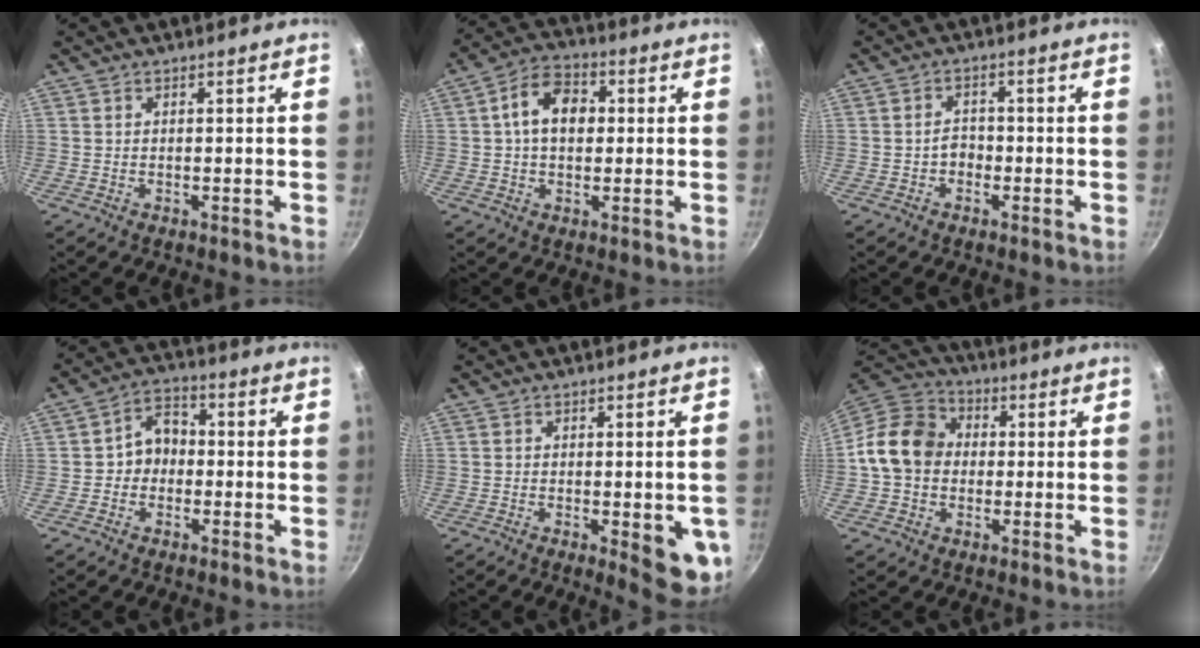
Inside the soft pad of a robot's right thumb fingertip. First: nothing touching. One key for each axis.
{"total": 9.9, "fx": 1.3, "fy": 6.8, "fz": 7.0, "tx": -0.093, "ty": 0.020, "tz": 0.008}
{"total": 2.7, "fx": -1.0, "fy": 2.1, "fz": 1.4, "tx": -0.005, "ty": 0.016, "tz": -0.017}
{"total": 6.1, "fx": -0.8, "fy": 5.1, "fz": 3.3, "tx": -0.018, "ty": 0.022, "tz": -0.024}
{"total": 8.9, "fx": -2.1, "fy": 3.2, "fz": 8.1, "tx": -0.070, "ty": 0.001, "tz": -0.021}
{"total": 13.0, "fx": -0.1, "fy": 10.8, "fz": 7.3, "tx": -0.098, "ty": 0.029, "tz": -0.024}